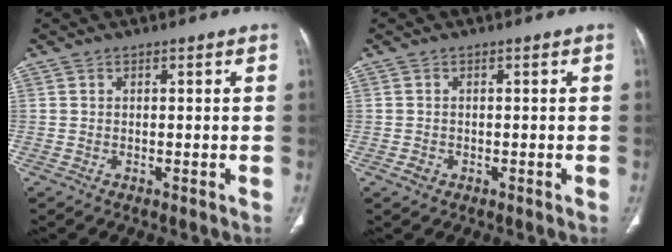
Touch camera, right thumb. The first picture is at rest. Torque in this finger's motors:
{"motor_torque": [0.41, -0.23, 0.09, -0.73, -0.03]}